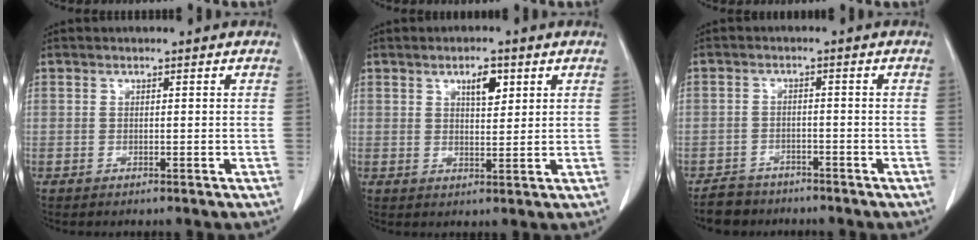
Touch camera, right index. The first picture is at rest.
{"total": 3.9, "force": [1.9, 1.4, 3.1], "torque": [-0.049, -0.001, 0.032]}
{"total": 4.3, "force": [-3.5, 2.5, -0.1], "torque": [-0.002, 0.005, -0.061]}